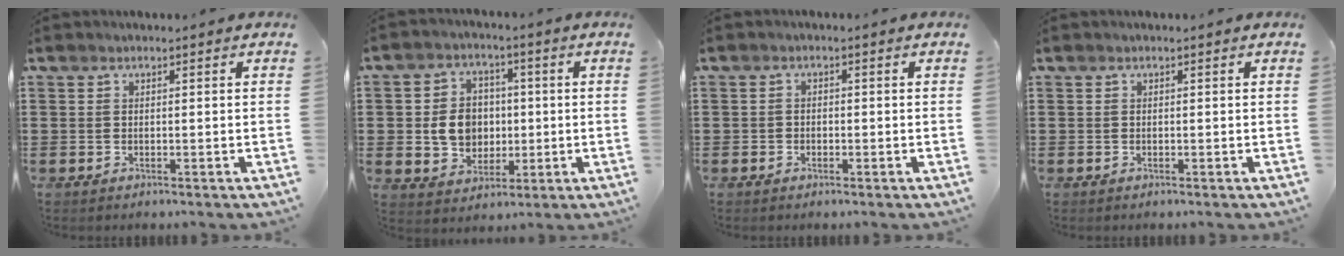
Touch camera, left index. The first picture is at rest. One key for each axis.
{"total": 7.1, "fx": 0.1, "fy": 6.1, "fz": 3.7, "tx": -0.076, "ty": 0.010, "tz": -0.001}
{"total": 1.0, "fx": -0.7, "fy": 0.7, "fz": 0.2, "tx": -0.007, "ty": 0.001, "tz": -0.015}
{"total": 0.0}